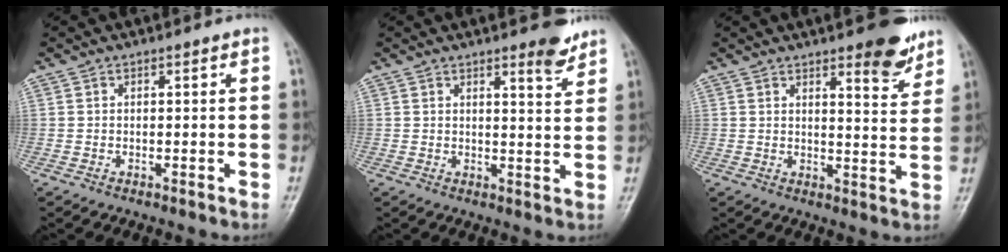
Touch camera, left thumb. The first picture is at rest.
{"total": 4.5, "force": [3.4, 1.0, 2.8], "torque": [-0.026, -0.027, 0.044]}
{"total": 8.5, "force": [5.8, 2.4, 5.7], "torque": [-0.051, -0.036, 0.075]}